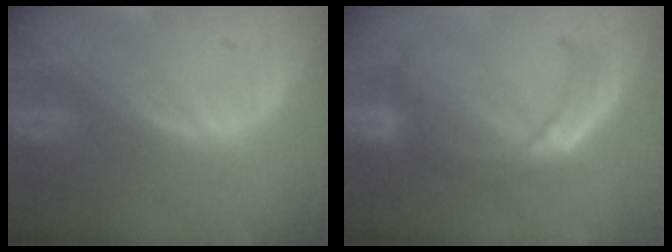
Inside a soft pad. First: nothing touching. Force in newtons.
{"total": 7.0, "press": 6.3, "slide": 3.1}